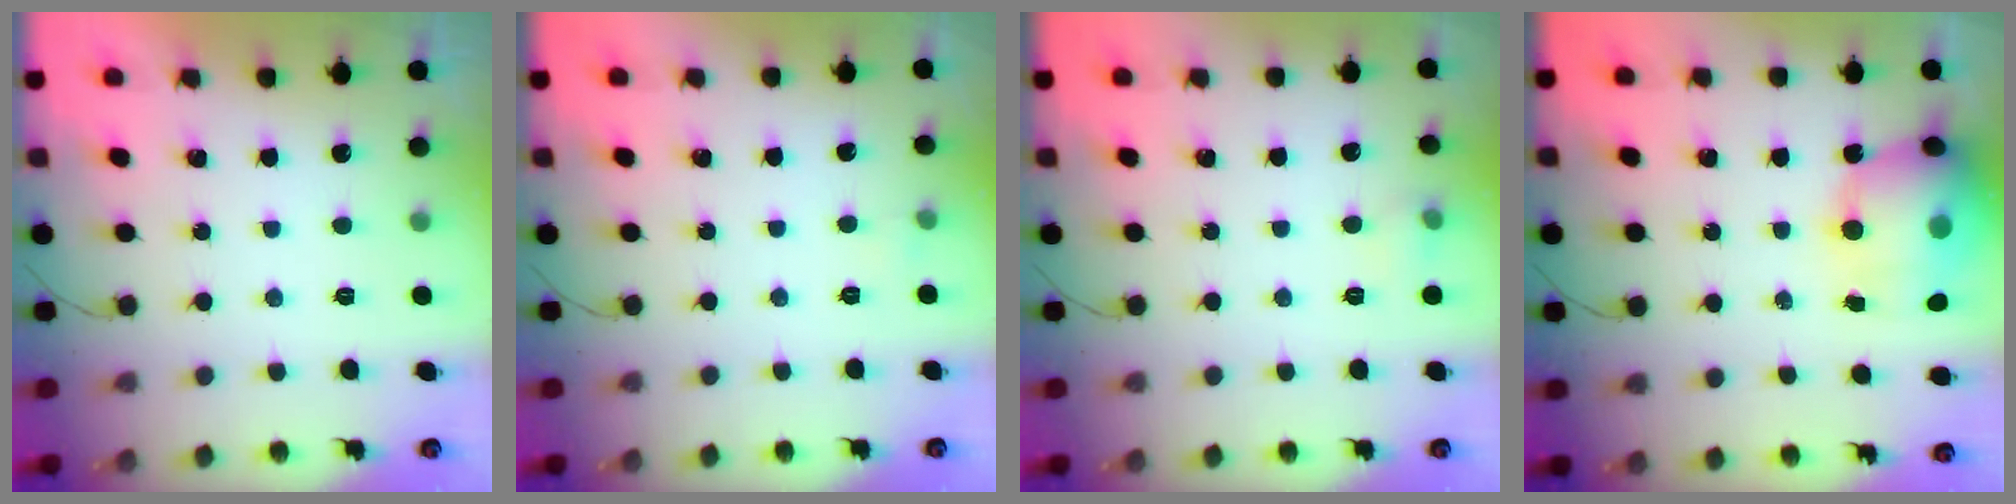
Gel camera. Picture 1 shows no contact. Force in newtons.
{"total": 2.5, "press": 2.3, "slide": 1.1}
{"total": 4.5, "press": 4.2, "slide": 1.6}
{"total": 18.9, "press": 18.4, "slide": 4.3}